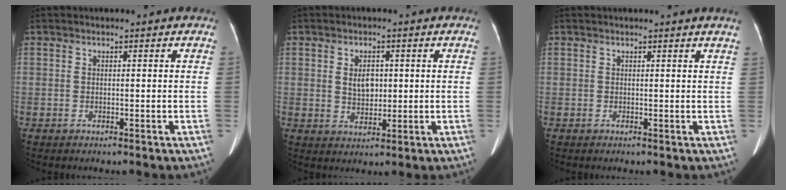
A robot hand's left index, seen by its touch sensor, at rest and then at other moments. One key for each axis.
{"total": 4.0, "fx": 0.7, "fy": 2.6, "fz": 3.0, "tx": -0.056, "ty": 0.007, "tz": 0.020}
{"total": 1.3, "fx": 1.2, "fy": -0.3, "fz": 0.5, "tx": -0.021, "ty": -0.007, "tz": 0.011}